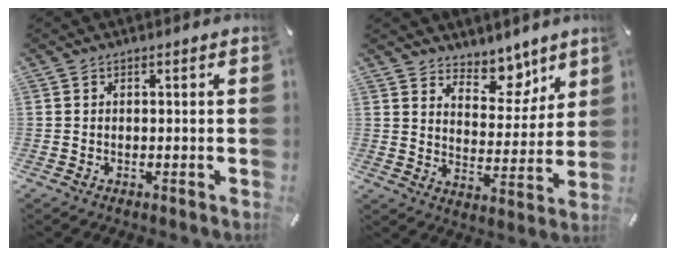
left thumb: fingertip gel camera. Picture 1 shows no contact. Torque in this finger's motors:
{"motor_torque": [0.71, -0.49, 0.14, -0.05, 0.00]}